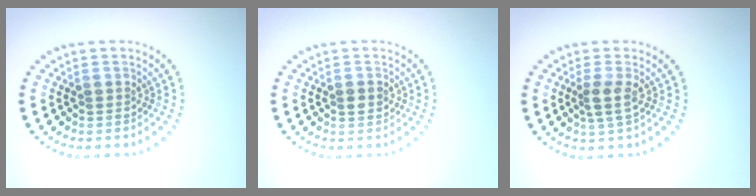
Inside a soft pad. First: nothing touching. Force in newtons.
{"total": 1.5, "press": 1.5, "slide": 0.1}
{"total": 1.9, "press": 1.5, "slide": 1.1}